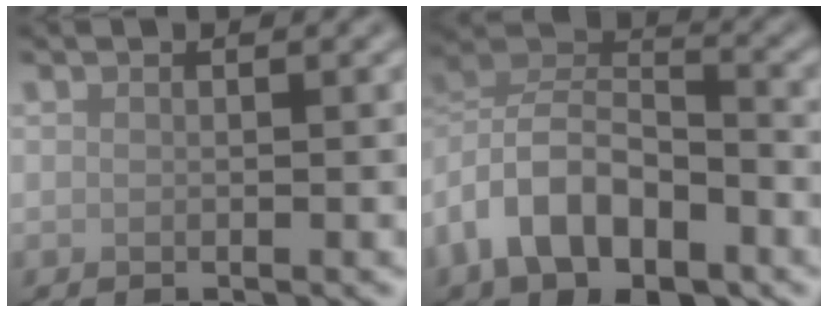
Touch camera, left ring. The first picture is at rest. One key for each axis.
{"total": 8.8, "fx": -4.2, "fy": 4.9, "fz": 5.9, "tx": -0.102, "ty": 0.009, "tz": -0.089}